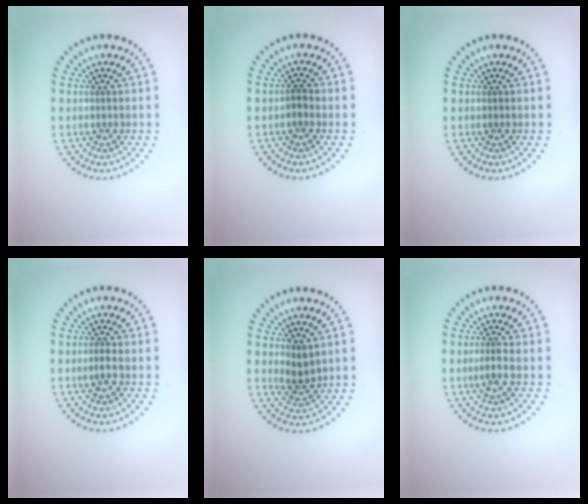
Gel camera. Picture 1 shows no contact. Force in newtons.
{"total": 0.8, "press": 0.7, "slide": 0.4}
{"total": 0.0}
{"total": 0.9, "press": 0.9, "slide": 0.3}
{"total": 1.6, "press": 1.3, "slide": 1.0}
{"total": 1.5, "press": 1.2, "slide": 0.8}